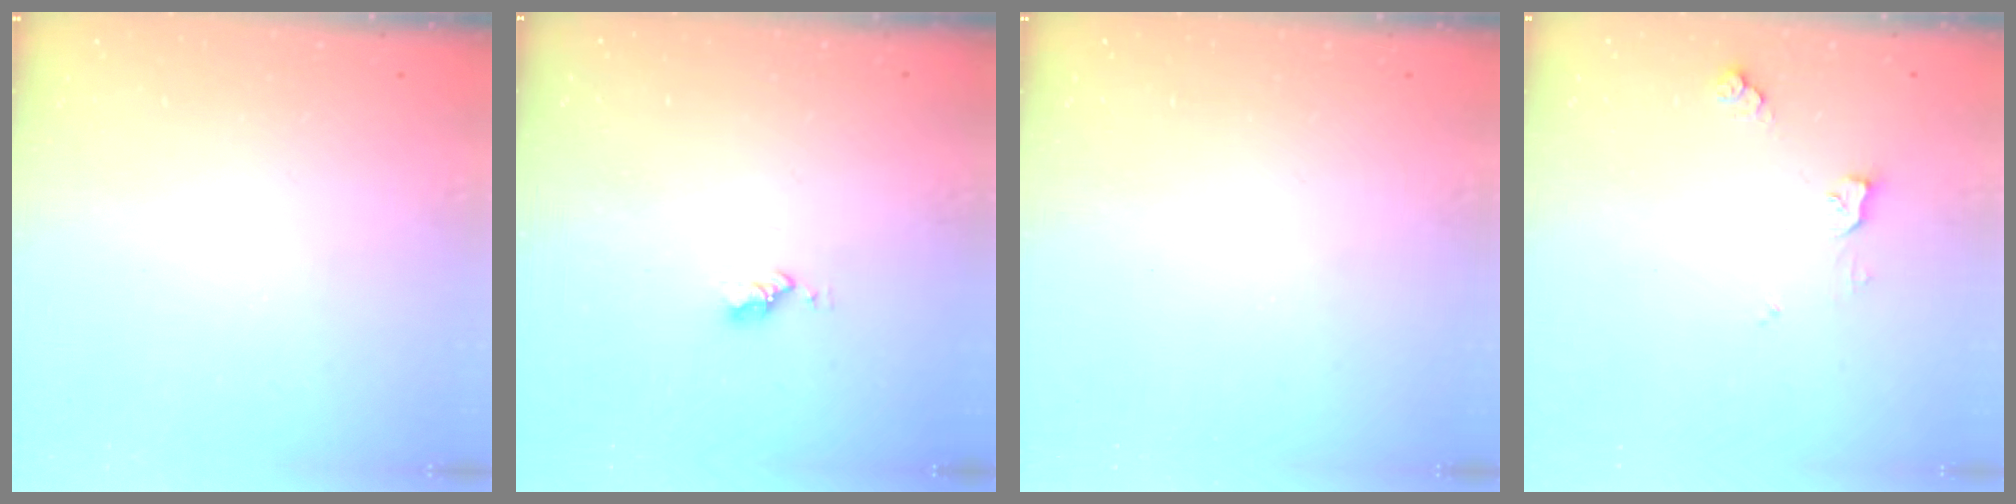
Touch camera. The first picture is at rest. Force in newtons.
{"total": 2.8, "press": 2.8, "slide": 0.4}
{"total": 0.0}
{"total": 5.7, "press": 5.6, "slide": 0.9}